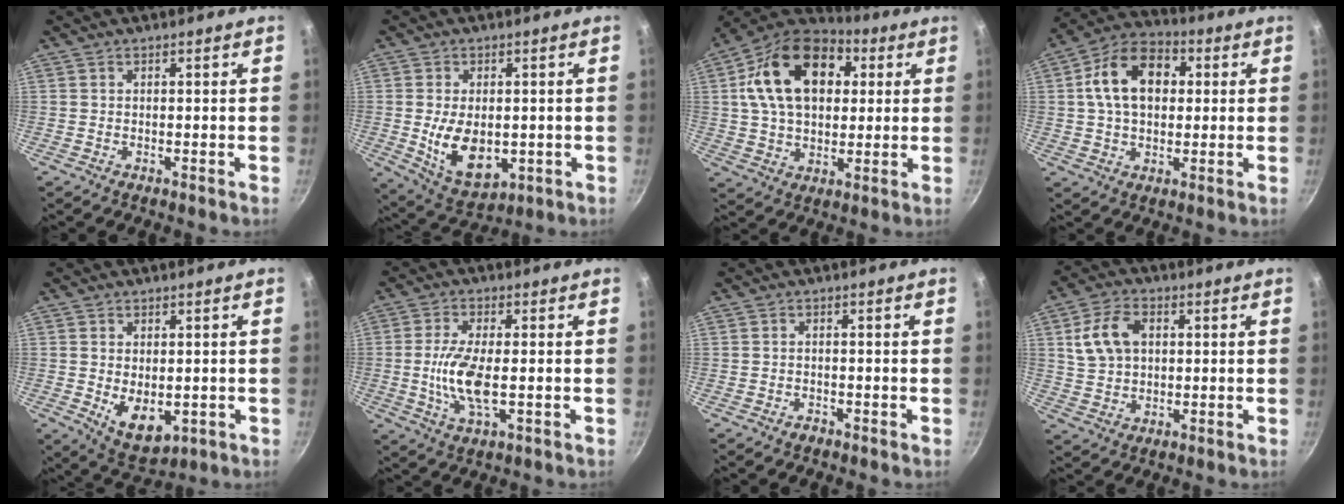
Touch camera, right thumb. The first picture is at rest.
{"total": 11.2, "force": [-0.8, 7.0, 8.7], "torque": [-0.133, -0.013, 0.006]}
{"total": 20.9, "force": [5.2, 14.1, 14.6], "torque": [-0.227, 0.016, 0.074]}
{"total": 14.1, "force": [2.6, 9.7, 9.9], "torque": [-0.139, 0.021, 0.027]}
{"total": 7.6, "force": [-0.7, 4.7, 6.0], "torque": [-0.082, -0.019, 0.008]}
{"total": 8.7, "force": [-0.8, 3.2, 8.0], "torque": [-0.167, -0.004, -0.020]}
{"total": 1.1, "force": [-0.9, 0.6, 0.3], "torque": [-0.007, 0.011, -0.015]}
{"total": 9.4, "force": [2.1, 6.6, 6.4], "torque": [-0.110, 0.009, 0.037]}